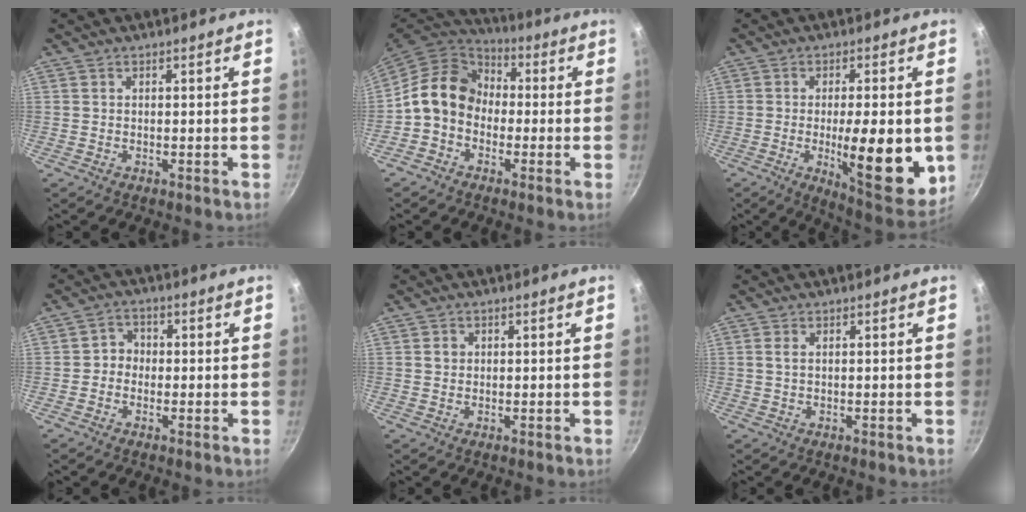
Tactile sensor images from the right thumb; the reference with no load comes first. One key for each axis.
{"total": 12.2, "fx": -0.8, "fy": 10.0, "fz": 7.0, "tx": -0.090, "ty": 0.037, "tz": -0.038}
{"total": 16.8, "fx": -2.6, "fy": 5.0, "fz": 15.9, "tx": -0.200, "ty": -0.013, "tz": -0.030}
{"total": 3.2, "fx": -0.7, "fy": 2.9, "fz": 1.2, "tx": 0.006, "ty": 0.013, "tz": -0.019}
{"total": 1.5, "fx": 0.3, "fy": 1.3, "fz": 0.6, "tx": -0.004, "ty": 0.003, "tz": 0.004}
{"total": 1.2, "fx": 0.3, "fy": 0.7, "fz": 1.0, "tx": -0.019, "ty": 0.001, "tz": 0.005}